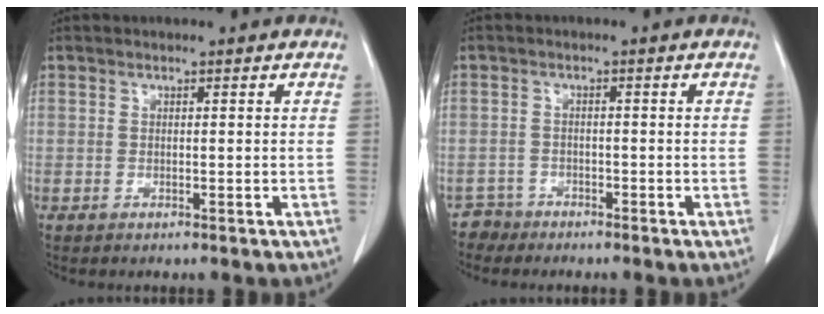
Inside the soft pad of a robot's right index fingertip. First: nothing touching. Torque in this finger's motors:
{"motor_torque": [-0.97, 0.19, -1.06, -0.21]}